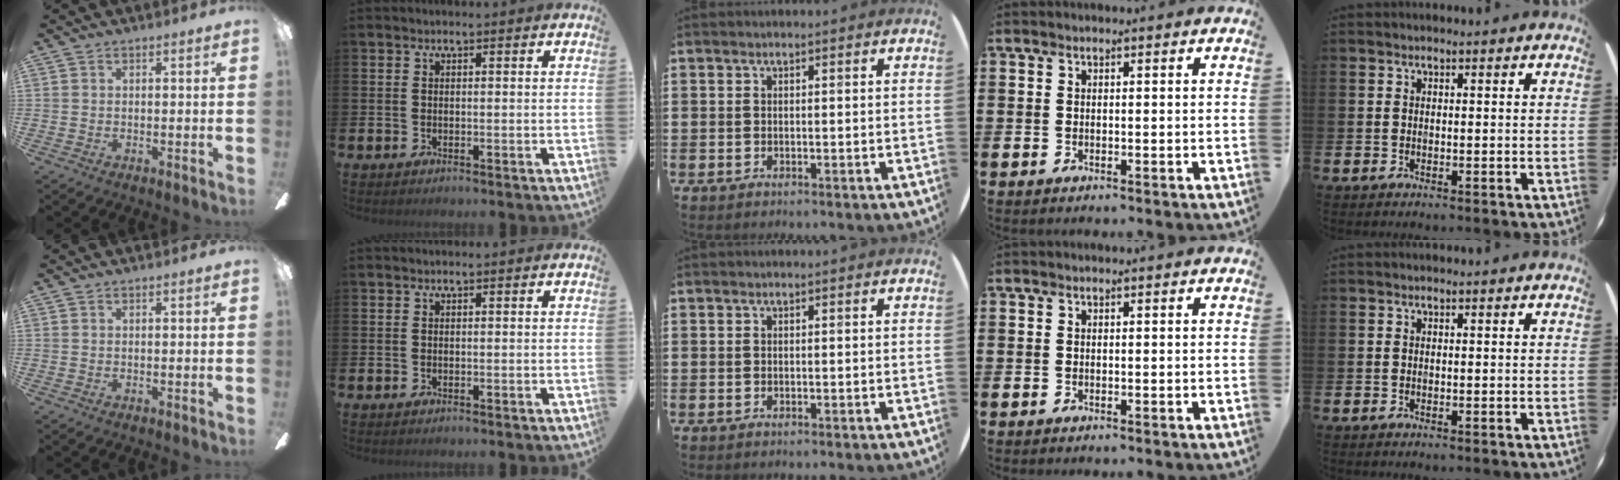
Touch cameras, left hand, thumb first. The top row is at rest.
{}